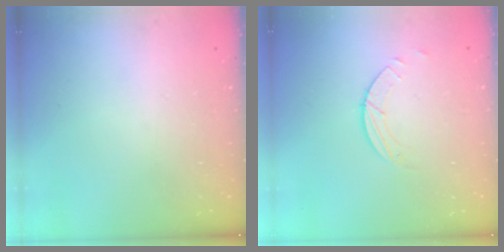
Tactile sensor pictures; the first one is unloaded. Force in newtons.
{"total": 1.7, "press": 1.7, "slide": 0.2}